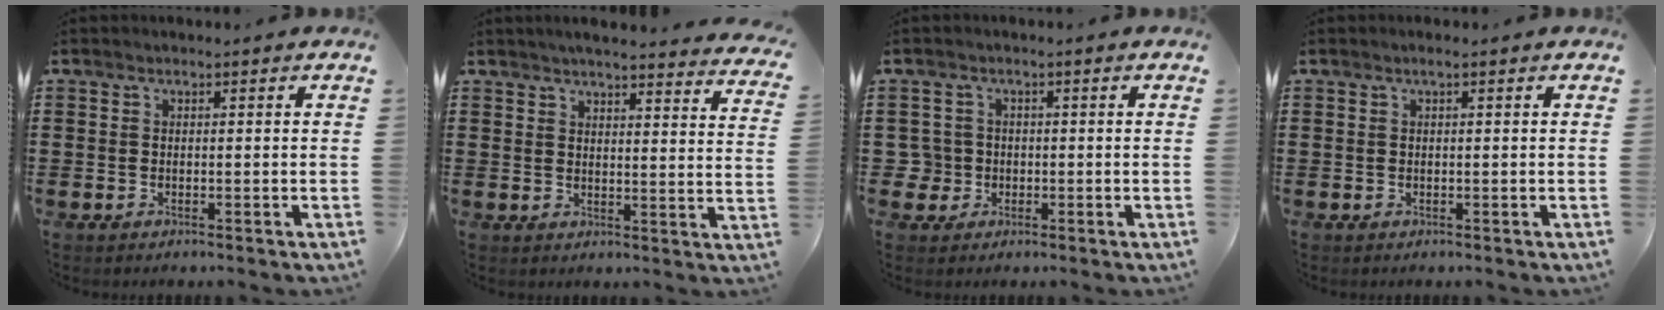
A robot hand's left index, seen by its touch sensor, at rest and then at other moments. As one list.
[{"total": 3.6, "force": [3.5, -0.1, 0.9], "torque": [-0.032, -0.018, 0.061]}, {"total": 2.9, "force": [-0.7, 2.8, 0.4], "torque": [-0.030, 0.003, -0.021]}, {"total": 0.9, "force": [0.3, 0.0, 0.8], "torque": [-0.013, 0.000, 0.005]}]